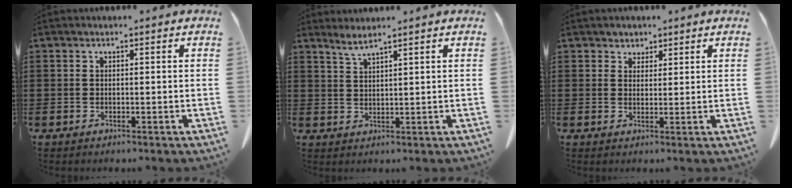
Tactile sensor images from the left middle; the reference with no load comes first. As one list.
[{"total": 2.4, "force": [2.0, -0.3, 1.3], "torque": [-0.030, -0.002, 0.039]}, {"total": 2.2, "force": [1.8, 1.1, 0.0], "torque": [0.001, 0.002, 0.035]}]